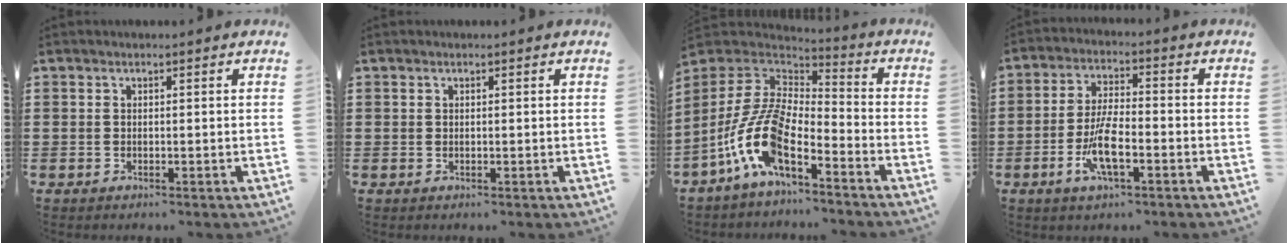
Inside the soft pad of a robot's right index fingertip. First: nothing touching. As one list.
[{"total": 0.0}, {"total": 12.5, "force": [-6.7, 4.9, 9.4], "torque": [-0.236, -0.013, -0.143]}, {"total": 7.8, "force": [-2.9, 2.3, 6.8], "torque": [-0.151, -0.012, -0.058]}]